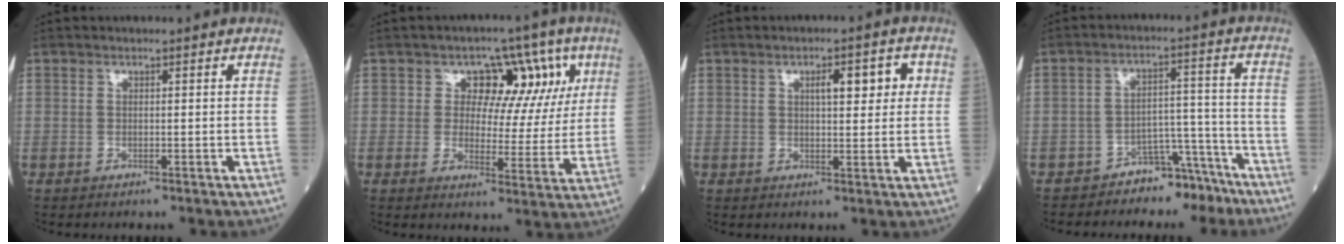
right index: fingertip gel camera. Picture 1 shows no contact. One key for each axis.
{"total": 9.9, "fx": 3.7, "fy": 6.6, "fz": 6.4, "tx": -0.054, "ty": 0.028, "tz": 0.050}
{"total": 5.2, "fx": 1.7, "fy": 1.6, "fz": 4.6, "tx": -0.064, "ty": 0.012, "tz": 0.024}
{"total": 6.5, "fx": -5.6, "fy": 3.1, "fz": 1.4, "tx": -0.006, "ty": 0.047, "tz": -0.087}